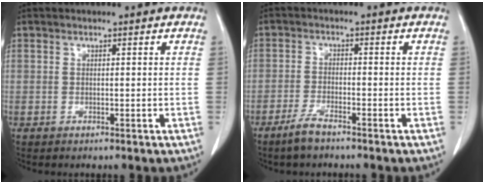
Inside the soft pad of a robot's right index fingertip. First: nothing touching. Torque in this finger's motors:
{"motor_torque": [0.03, 0.01, 0.05, 0.01]}